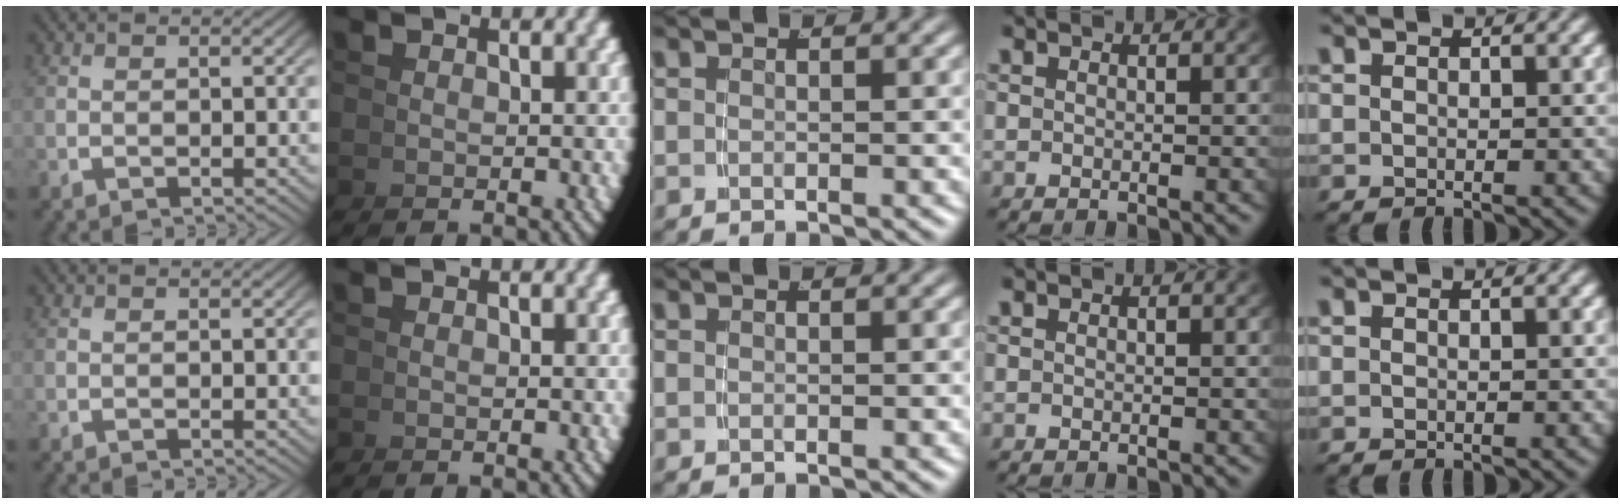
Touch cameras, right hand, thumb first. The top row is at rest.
{}